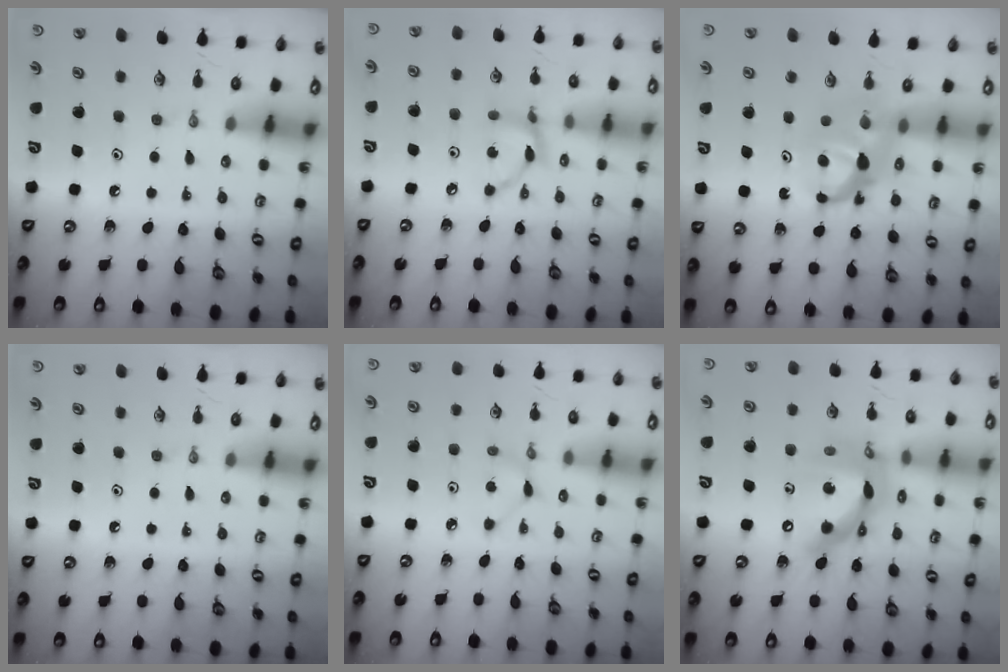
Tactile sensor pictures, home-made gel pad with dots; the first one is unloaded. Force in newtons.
{"total": 8.1, "press": 8.1, "slide": 0.2}
{"total": 7.3, "press": 7.3, "slide": 0.6}
{"total": 0.0}
{"total": 1.9, "press": 1.9, "slide": 0.2}
{"total": 14.9, "press": 14.8, "slide": 1.6}